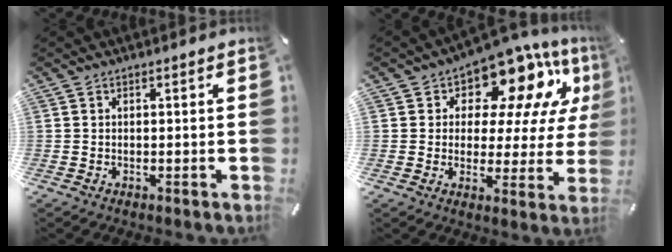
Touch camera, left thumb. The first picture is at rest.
{"total": 14.1, "force": [9.6, 7.1, 7.4], "torque": [-0.115, -0.076, 0.164]}